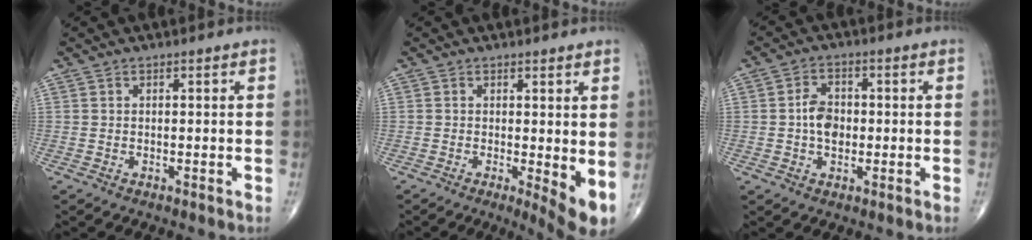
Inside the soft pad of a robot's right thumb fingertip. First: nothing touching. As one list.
[{"total": 5.9, "force": [0.0, 1.7, 5.6], "torque": [-0.076, -0.014, 0.001]}, {"total": 5.6, "force": [-0.3, 4.0, 4.0], "torque": [-0.059, 0.011, -0.009]}]